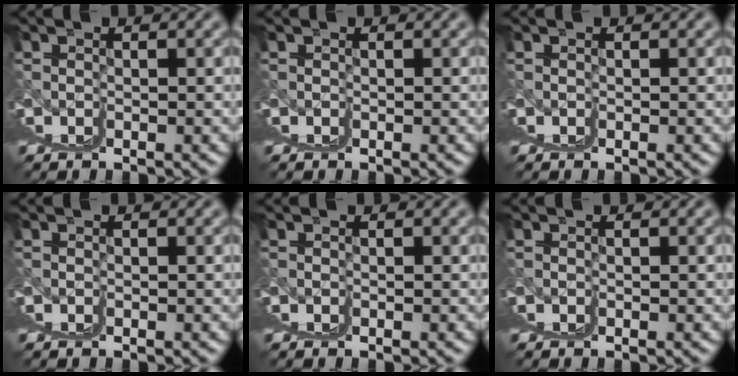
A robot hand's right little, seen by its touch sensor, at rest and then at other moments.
{"total": 0.0}
{"total": 0.0}
{"total": 0.0}
{"total": 0.0}
{"total": 0.0}